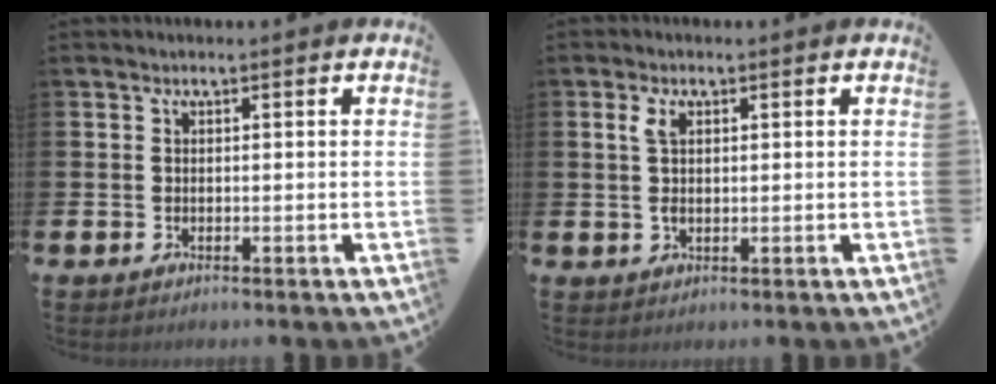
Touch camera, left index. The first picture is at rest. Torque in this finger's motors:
{"motor_torque": [0.03, -0.01, 0.02, 0.07]}